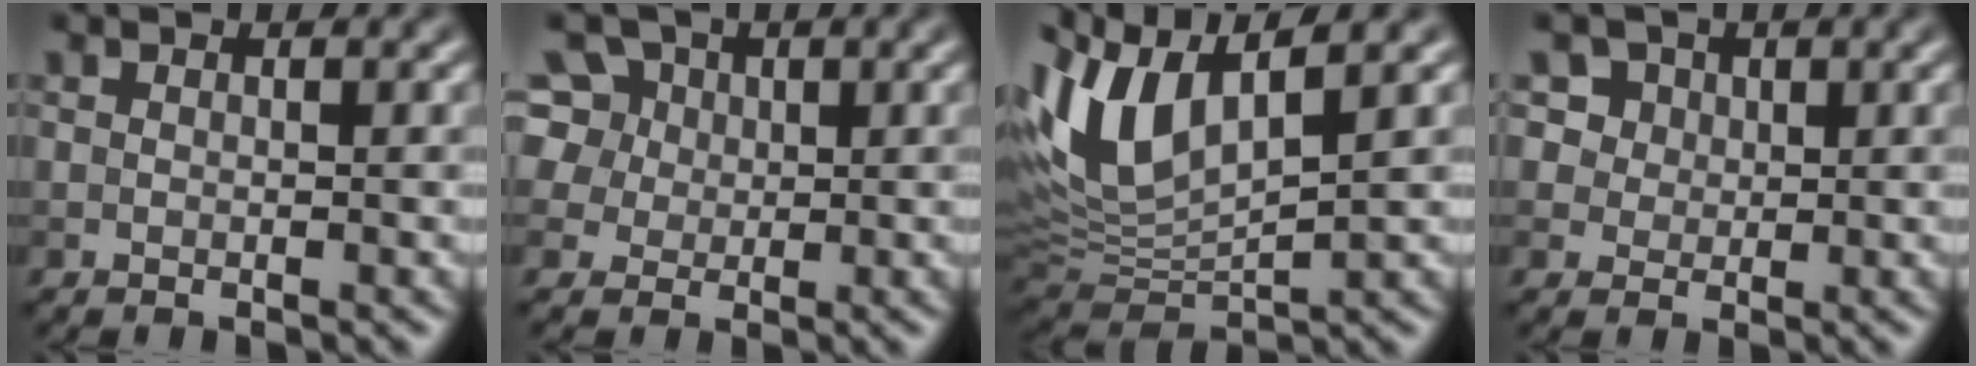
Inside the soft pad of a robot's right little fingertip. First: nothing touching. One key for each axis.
{"total": 9.2, "fx": 3.9, "fy": 7.5, "fz": 3.7, "tx": -0.091, "ty": 0.038, "tz": 0.048}
{"total": 7.5, "fx": 3.6, "fy": 3.0, "fz": 5.9, "tx": -0.138, "ty": 0.007, "tz": 0.071}
{"total": 6.6, "fx": 3.5, "fy": 5.0, "fz": 2.5, "tx": -0.042, "ty": 0.012, "tz": 0.046}